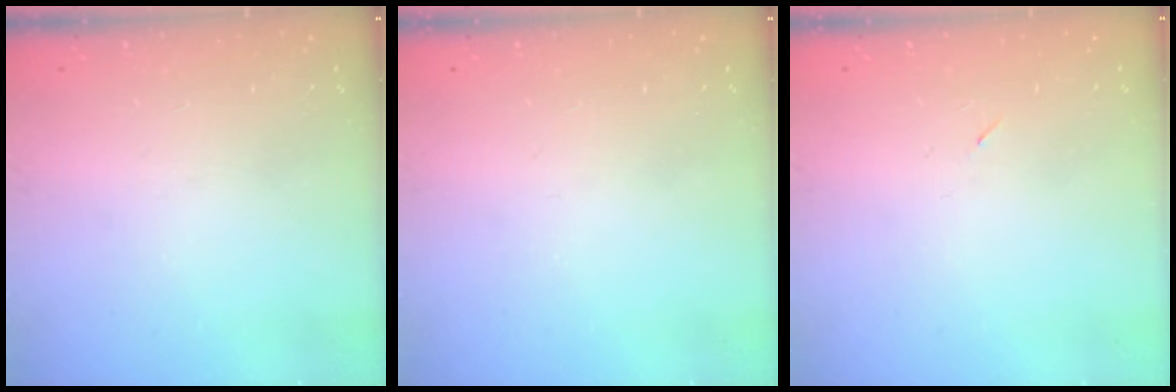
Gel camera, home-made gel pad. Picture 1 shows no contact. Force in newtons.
{"total": 0.0}
{"total": 2.2, "press": 1.9, "slide": 1.2}